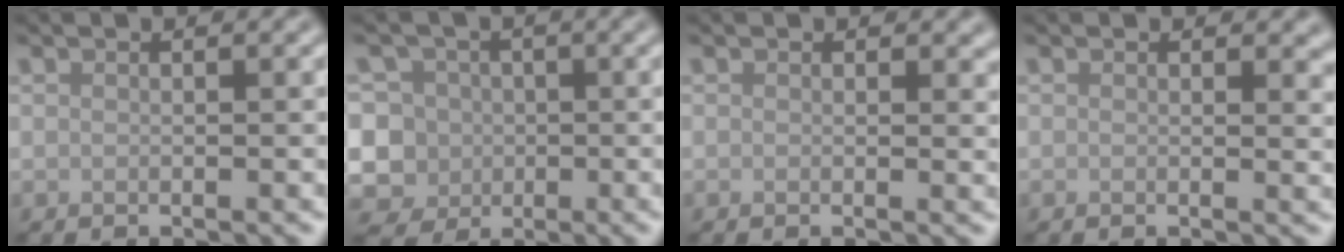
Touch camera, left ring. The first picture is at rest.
{"total": 7.8, "force": [-1.2, 7.4, 2.3], "torque": [-0.043, 0.024, -0.056]}
{"total": 1.1, "force": [0.5, 0.7, 0.7], "torque": [-0.004, -0.004, 0.004]}
{"total": 1.5, "force": [0.7, 0.8, 1.1], "torque": [-0.008, -0.007, 0.009]}